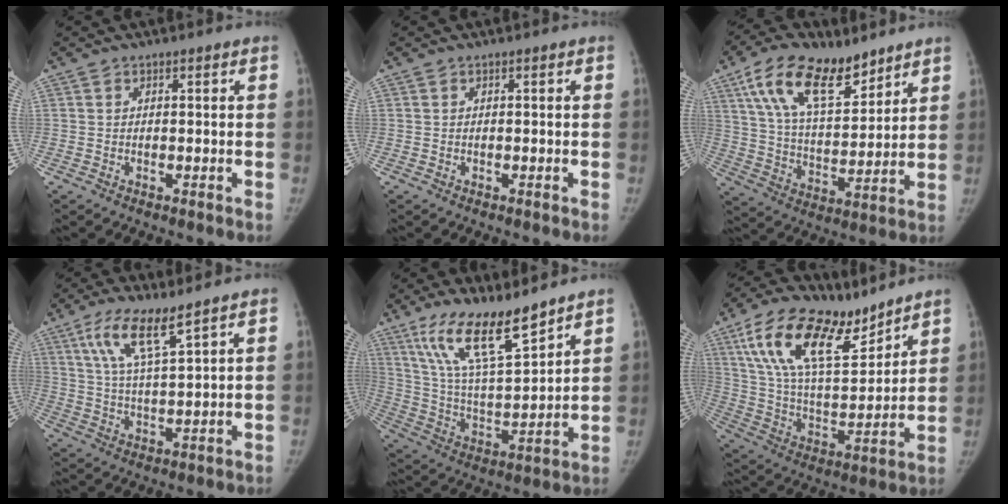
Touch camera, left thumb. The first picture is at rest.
{"total": 0.0}
{"total": 18.3, "force": [11.3, 8.6, 11.6], "torque": [-0.169, -0.042, 0.207]}
{"total": 8.9, "force": [5.5, 1.6, 6.9], "torque": [-0.133, -0.024, 0.111]}
{"total": 16.0, "force": [11.5, 3.9, 10.5], "torque": [-0.170, -0.064, 0.224]}
{"total": 20.6, "force": [13.4, 8.8, 13.0], "torque": [-0.201, -0.051, 0.250]}